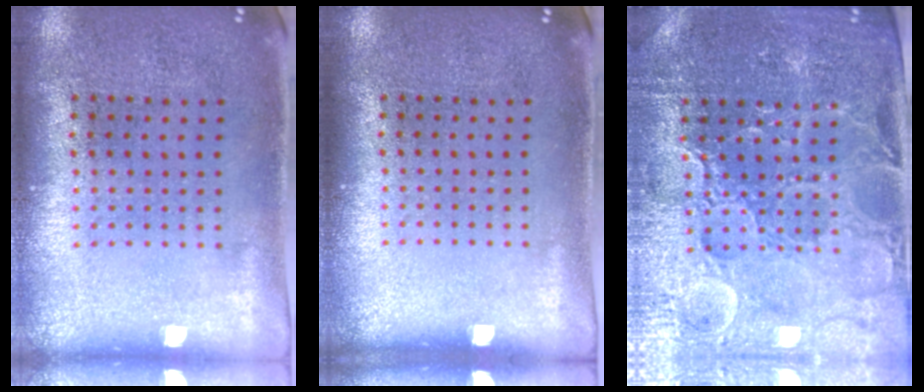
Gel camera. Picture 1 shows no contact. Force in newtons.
{"total": 0.0}
{"total": 4.2, "press": 4.1, "slide": 1.2}